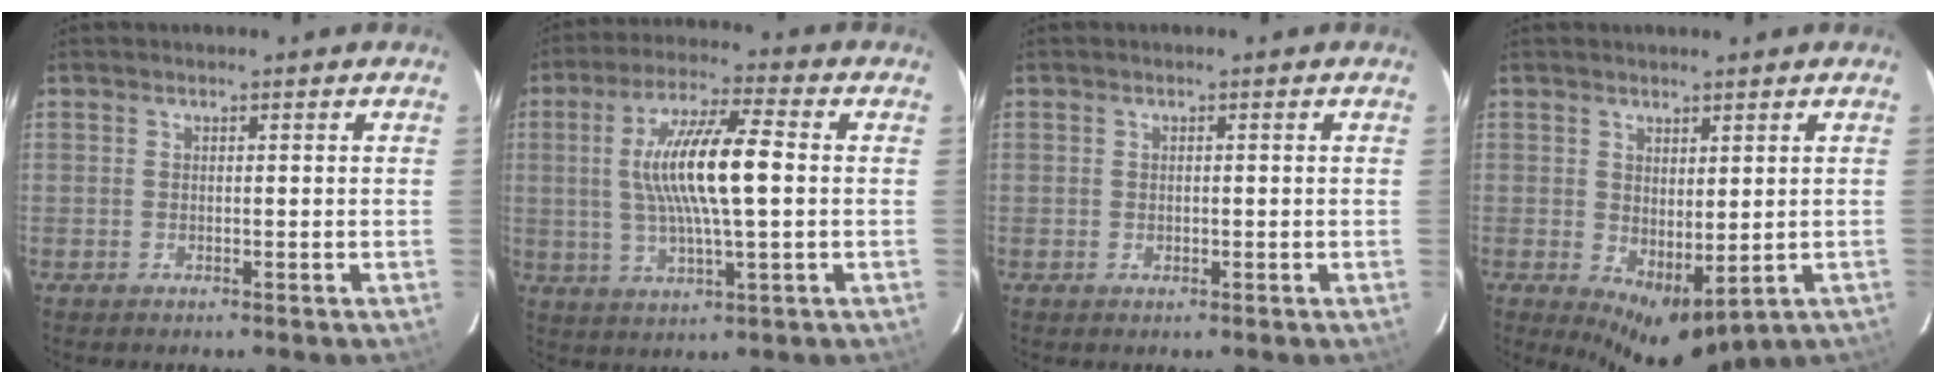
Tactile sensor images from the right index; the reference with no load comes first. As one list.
[{"total": 13.6, "force": [0.8, 2.3, 13.4], "torque": [-0.252, 0.006, 0.016]}, {"total": 0.6, "force": [0.0, 0.5, 0.2], "torque": [0.000, 0.001, 0.000]}, {"total": 6.9, "force": [-0.1, 4.5, 5.2], "torque": [-0.077, -0.010, 0.017]}]